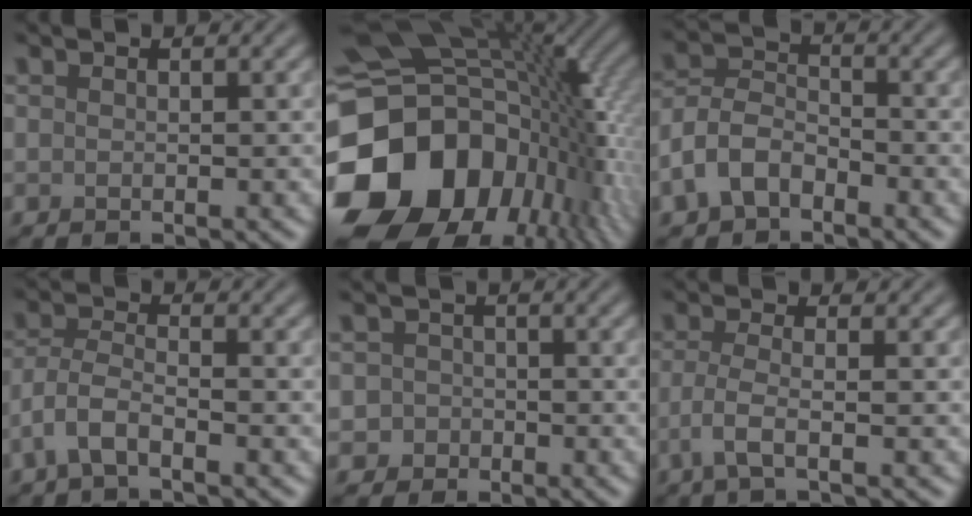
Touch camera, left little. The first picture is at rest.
{"total": 20.5, "force": [-5.6, 15.0, 12.8], "torque": [-0.270, -0.020, -0.092]}
{"total": 4.5, "force": [-2.5, 2.8, 2.5], "torque": [-0.054, 0.007, -0.059]}
{"total": 3.0, "force": [-1.8, 1.0, 2.2], "torque": [-0.051, 0.006, -0.047]}
{"total": 2.5, "force": [-0.8, 2.3, 0.2], "torque": [0.025, 0.004, -0.021]}
{"total": 2.6, "force": [-1.0, 0.6, 2.3], "torque": [-0.050, -0.002, -0.030]}